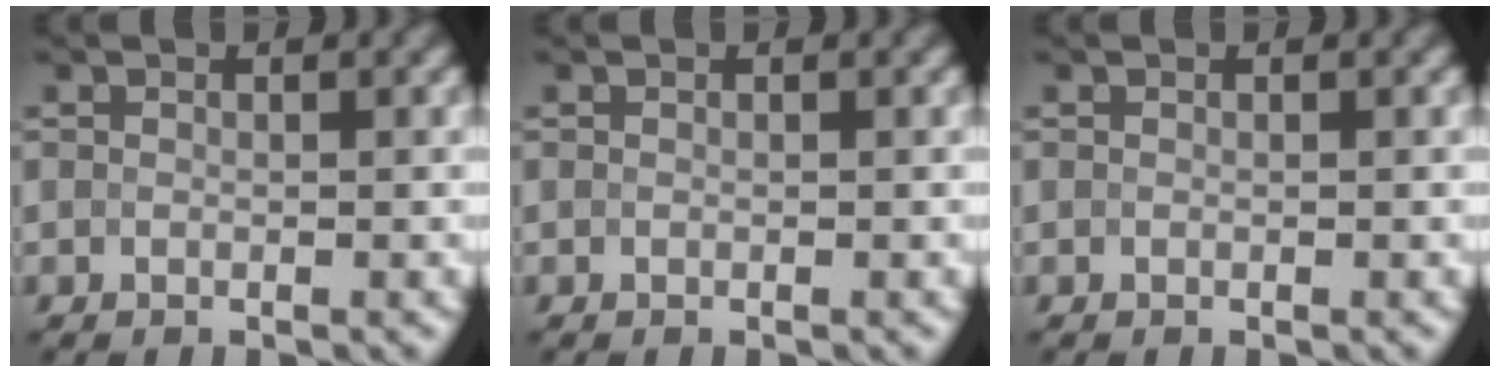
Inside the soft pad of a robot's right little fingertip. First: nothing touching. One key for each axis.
{"total": 0.0}
{"total": 0.0}